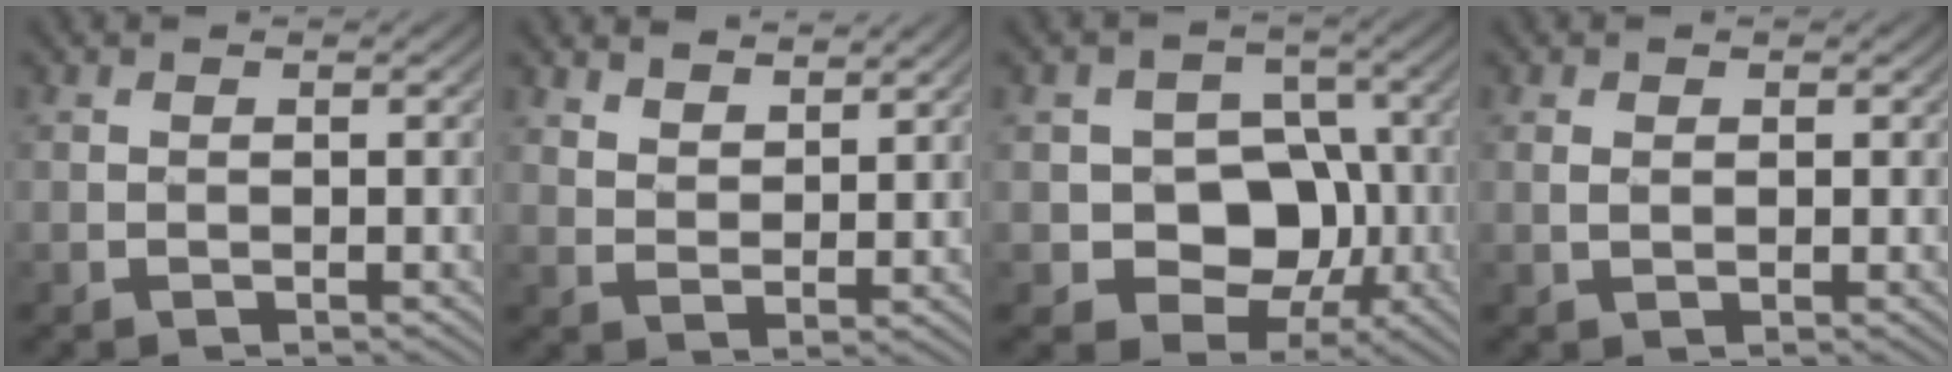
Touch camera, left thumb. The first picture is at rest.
{"total": 5.2, "force": [4.2, 2.1, 2.2], "torque": [-0.046, -0.014, 0.084]}
{"total": 9.5, "force": [-2.6, 7.5, 5.3], "torque": [-0.075, -0.008, -0.068]}
{"total": 1.5, "force": [0.3, 1.2, 0.9], "torque": [-0.026, 0.001, 0.002]}